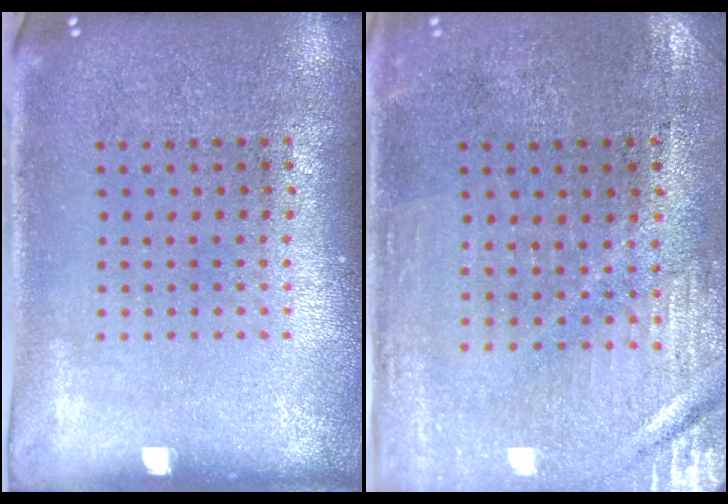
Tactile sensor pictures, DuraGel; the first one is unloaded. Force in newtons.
{"total": 0.6, "press": 0.5, "slide": 0.3}